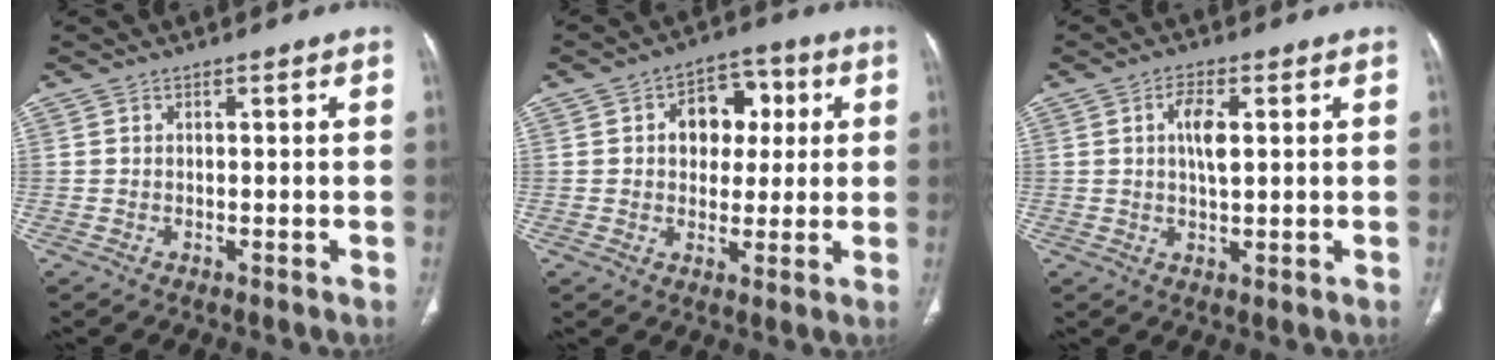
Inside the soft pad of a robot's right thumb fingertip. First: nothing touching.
{"total": 10.0, "force": [2.0, 7.3, 6.5], "torque": [-0.047, 0.012, 0.026]}
{"total": 5.1, "force": [1.1, 2.0, 4.6], "torque": [-0.082, -0.006, 0.017]}